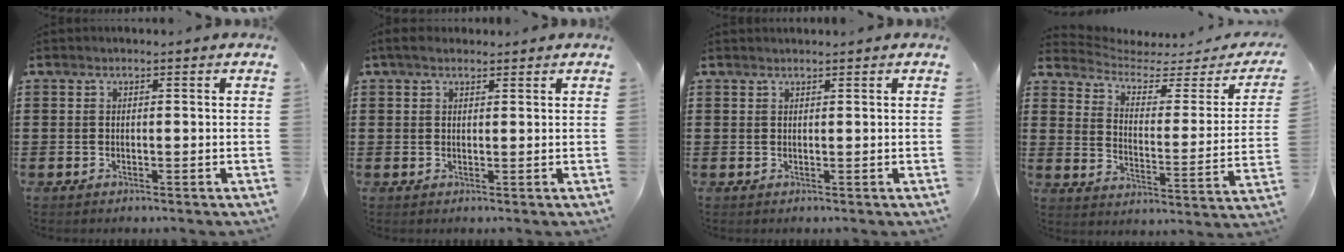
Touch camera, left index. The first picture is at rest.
{"total": 2.0, "force": [1.4, 0.9, 1.0], "torque": [-0.024, 0.007, 0.026]}
{"total": 0.8, "force": [0.8, 0.0, 0.1], "torque": [-0.003, -0.001, 0.017]}
{"total": 3.3, "force": [2.7, 1.2, 1.4], "torque": [-0.049, -0.023, 0.038]}